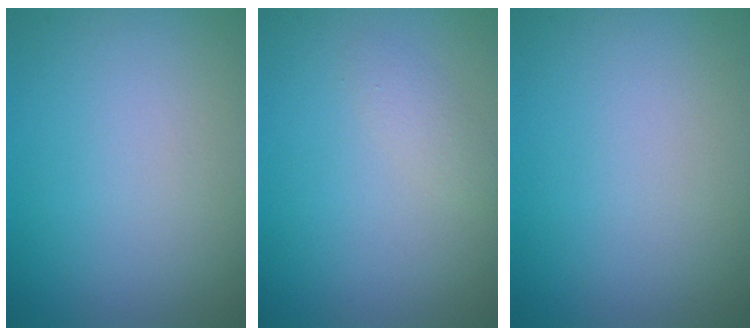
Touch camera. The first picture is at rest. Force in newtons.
{"total": 1.1, "press": 1.1, "slide": 0.1}
{"total": 0.0}